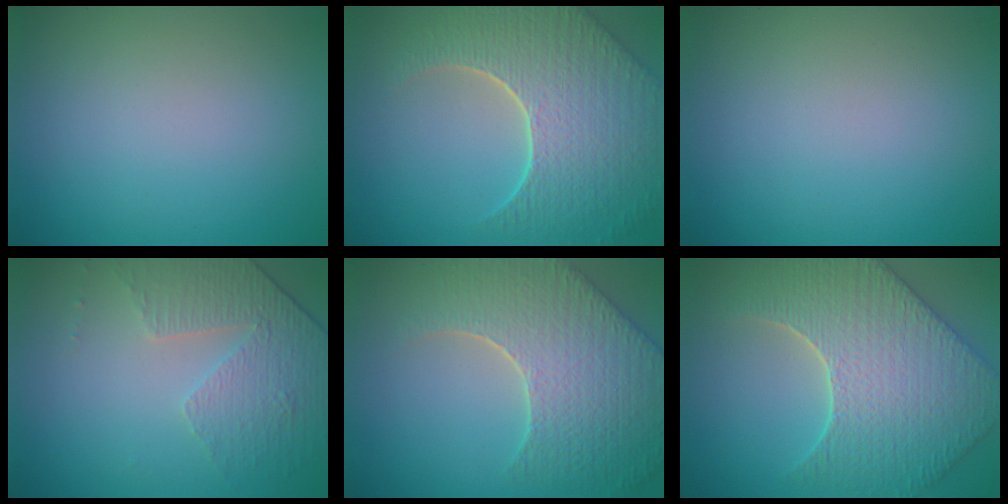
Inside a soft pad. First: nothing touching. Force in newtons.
{"total": 8.6, "press": 6.1, "slide": 6.1}
{"total": 0.0}
{"total": 4.7, "press": 3.2, "slide": 3.4}
{"total": 9.1, "press": 6.4, "slide": 6.4}
{"total": 7.9, "press": 6.8, "slide": 4.1}